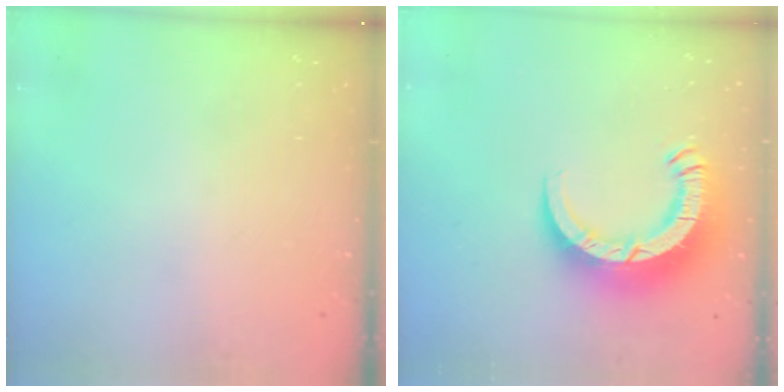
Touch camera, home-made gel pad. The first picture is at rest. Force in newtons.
{"total": 13.1, "press": 13.0, "slide": 1.4}